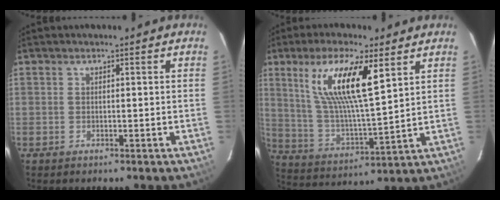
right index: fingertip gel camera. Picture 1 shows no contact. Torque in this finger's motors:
{"motor_torque": [0.35, 0.26, 0.35, 0.15]}